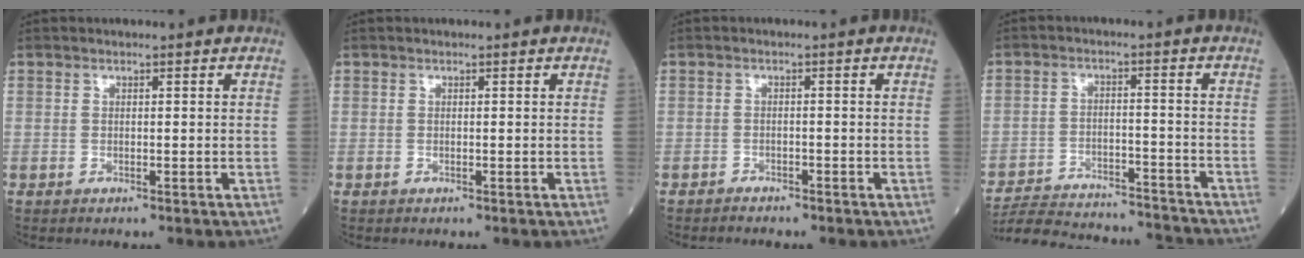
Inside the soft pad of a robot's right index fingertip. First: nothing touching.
{"total": 0.0}
{"total": 1.5, "force": [-1.4, 0.4, 0.3], "torque": [-0.006, -0.001, -0.020]}
{"total": 17.9, "force": [-17.2, 2.5, 4.5], "torque": [-0.099, -0.001, -0.248]}